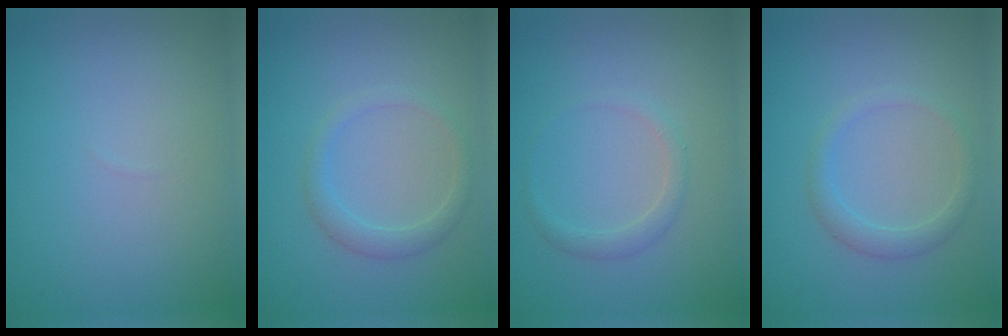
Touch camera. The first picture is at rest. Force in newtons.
{"total": 1.8, "press": 1.8, "slide": 0.1}
{"total": 1.3, "press": 1.3, "slide": 0.1}
{"total": 1.8, "press": 1.8, "slide": 0.1}